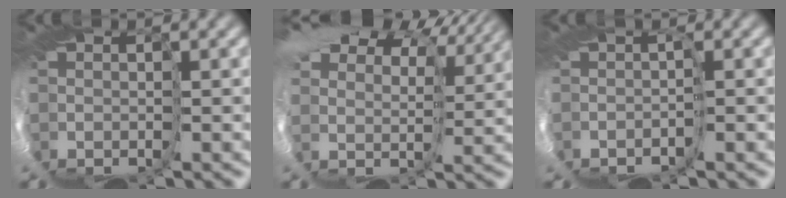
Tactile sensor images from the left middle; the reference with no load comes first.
{"total": 12.2, "force": [10.2, 4.7, 4.6], "torque": [-0.125, 0.024, 0.193]}
{"total": 2.8, "force": [-0.7, -2.7, -0.5], "torque": [0.018, -0.008, 0.023]}